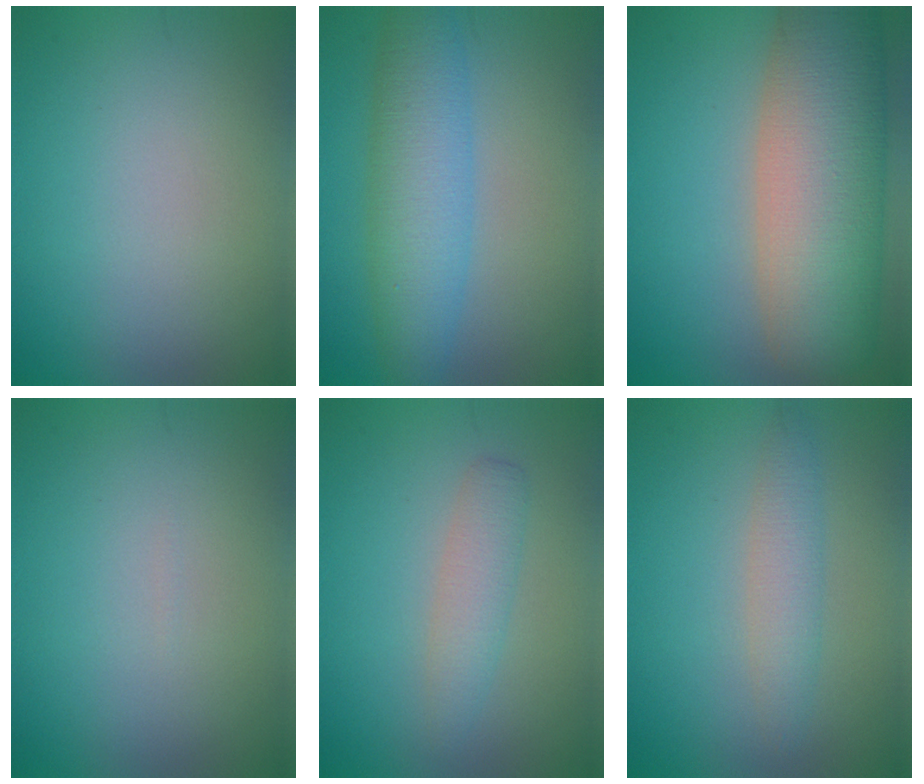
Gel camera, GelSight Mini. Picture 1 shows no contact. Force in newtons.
{"total": 4.5, "press": 4.5, "slide": 0.1}
{"total": 12.3, "press": 12.2, "slide": 0.9}
{"total": 0.0}
{"total": 2.3, "press": 2.3, "slide": 0.0}
{"total": 2.5, "press": 2.5, "slide": 0.0}